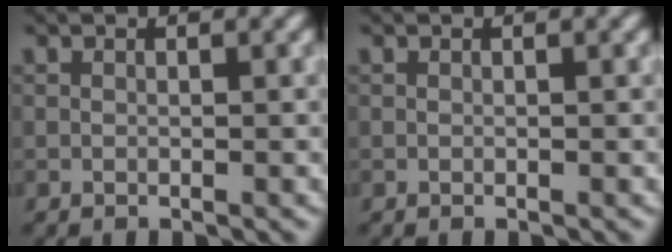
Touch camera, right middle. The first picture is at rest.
{"total": 0.0}